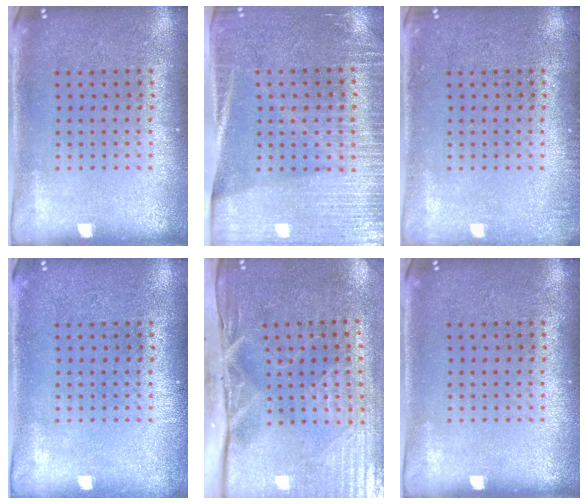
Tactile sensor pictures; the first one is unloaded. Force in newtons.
{"total": 3.4, "press": 3.0, "slide": 1.5}
{"total": 1.1, "press": 1.0, "slide": 0.2}
{"total": 0.5, "press": 0.5, "slide": 0.1}
{"total": 5.0, "press": 4.2, "slide": 2.7}
{"total": 0.0}